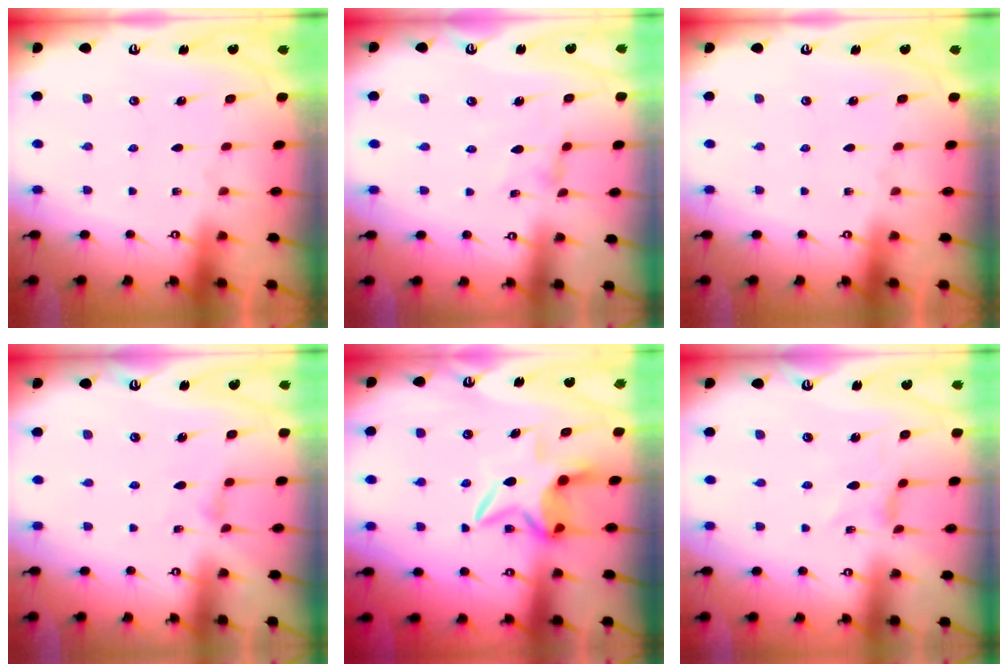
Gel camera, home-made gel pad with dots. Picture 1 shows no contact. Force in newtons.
{"total": 1.5, "press": 1.4, "slide": 0.4}
{"total": 0.0}
{"total": 0.9, "press": 0.8, "slide": 0.4}
{"total": 7.8, "press": 7.8, "slide": 0.7}
{"total": 0.0}